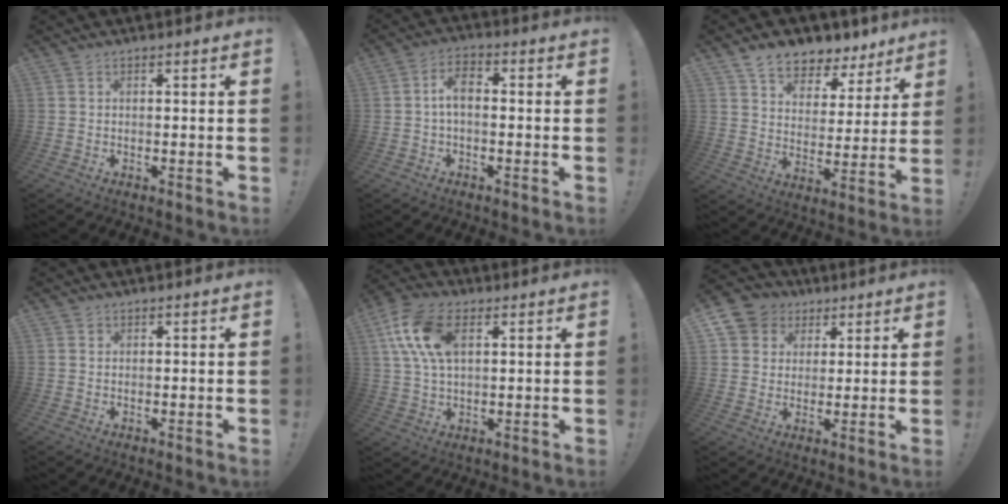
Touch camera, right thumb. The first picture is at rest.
{"total": 5.7, "force": [-0.3, 2.8, 4.9], "torque": [-0.093, 0.005, -0.006]}
{"total": 9.2, "force": [7.6, 4.4, 2.5], "torque": [-0.045, -0.065, 0.142]}
{"total": 0.5, "force": [0.3, 0.4, 0.0], "torque": [0.005, -0.001, 0.004]}
{"total": 14.0, "force": [4.7, 8.0, 10.5], "torque": [-0.219, 0.000, 0.087]}
{"total": 8.6, "force": [3.4, 7.5, 2.1], "torque": [-0.030, -0.018, 0.072]}